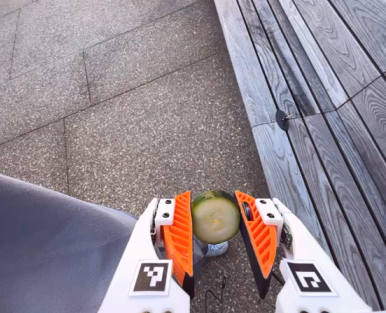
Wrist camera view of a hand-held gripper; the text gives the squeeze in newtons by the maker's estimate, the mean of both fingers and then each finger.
{"total": 10.5, "left": 10.5, "right": 10.5}